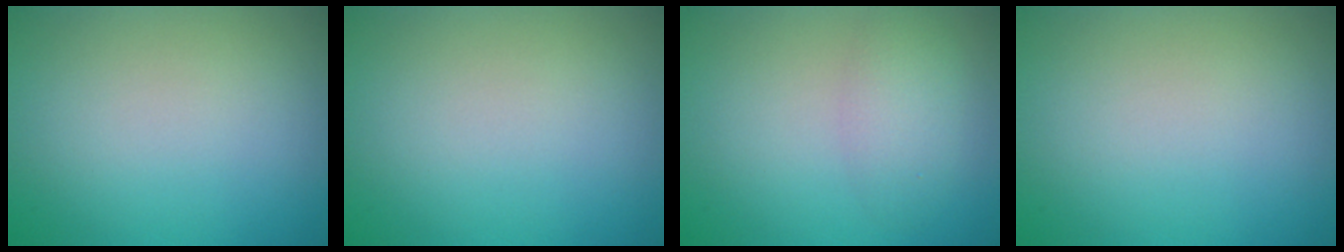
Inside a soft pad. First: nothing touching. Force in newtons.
{"total": 0.0}
{"total": 2.5, "press": 2.5, "slide": 0.1}
{"total": 0.0}